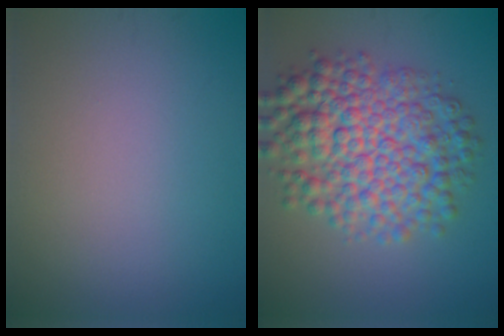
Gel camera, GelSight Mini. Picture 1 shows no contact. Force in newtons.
{"total": 9.1, "press": 9.1, "slide": 0.2}